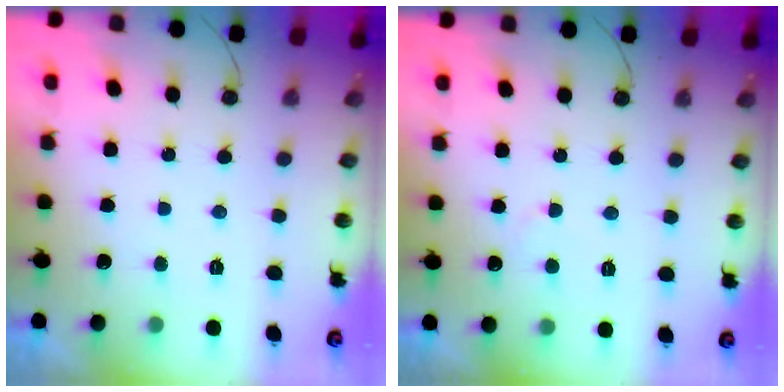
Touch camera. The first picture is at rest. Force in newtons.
{"total": 2.2, "press": 2.2, "slide": 0.2}